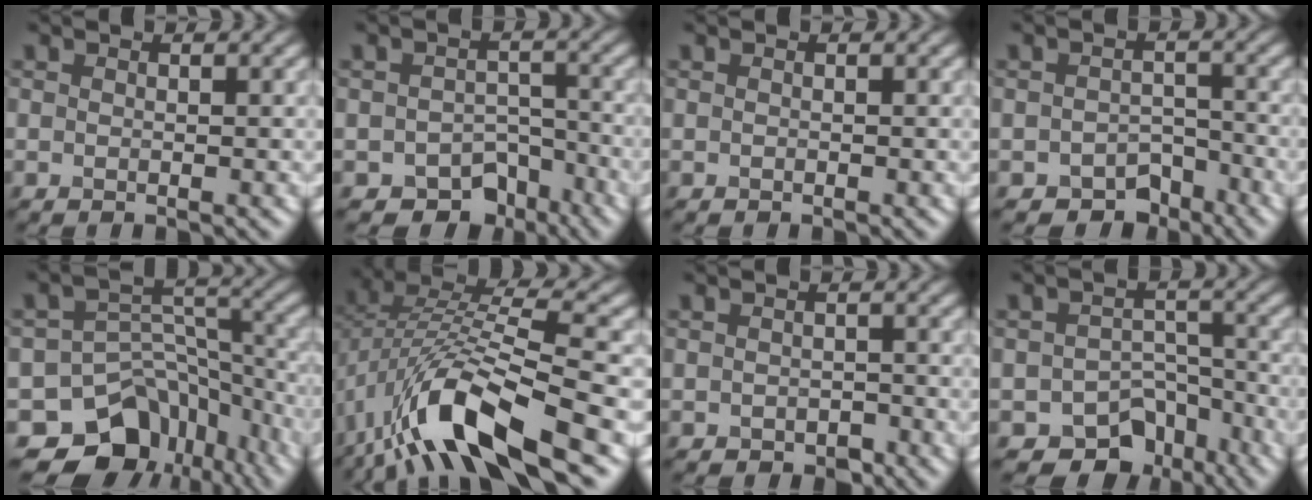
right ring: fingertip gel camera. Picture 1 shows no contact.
{"total": 5.0, "force": [-3.5, 3.2, 1.4], "torque": [0.001, -0.002, -0.046]}
{"total": 0.0}
{"total": 3.3, "force": [-2.5, 2.1, 0.8], "torque": [0.004, -0.002, -0.036]}
{"total": 12.9, "force": [-9.2, 8.4, 3.3], "torque": [-0.049, 0.001, -0.121]}
{"total": 11.3, "force": [-5.1, 3.9, 9.3], "torque": [-0.180, 0.007, -0.102]}
{"total": 1.2, "force": [-0.7, 0.9, 0.1], "torque": [0.004, -0.004, -0.010]}
{"total": 7.1, "force": [-5.2, 4.4, 1.8], "torque": [0.004, -0.008, -0.071]}